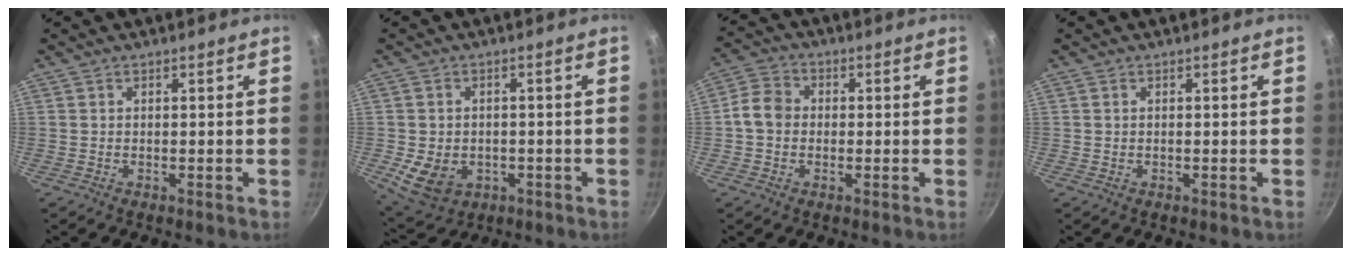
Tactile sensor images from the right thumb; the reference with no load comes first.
{"total": 8.4, "force": [-2.0, 6.5, 4.8], "torque": [-0.071, 0.001, -0.015]}
{"total": 5.5, "force": [-0.4, 4.7, 3.0], "torque": [-0.038, 0.011, -0.021]}
{"total": 0.0}